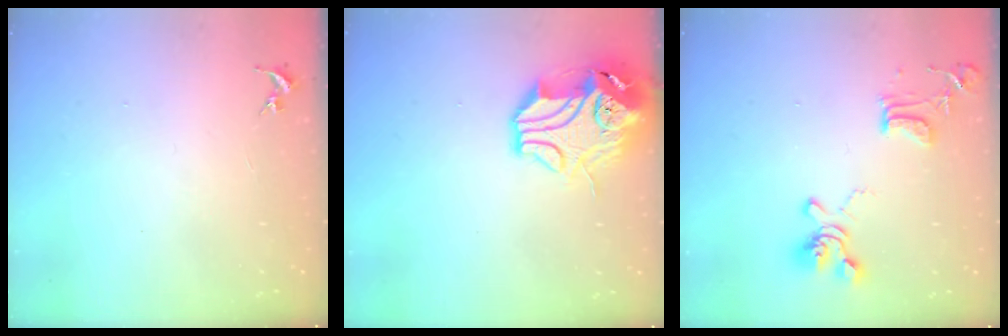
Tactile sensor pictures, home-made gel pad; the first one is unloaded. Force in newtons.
{"total": 16.1, "press": 15.9, "slide": 2.5}
{"total": 15.8, "press": 15.7, "slide": 1.6}